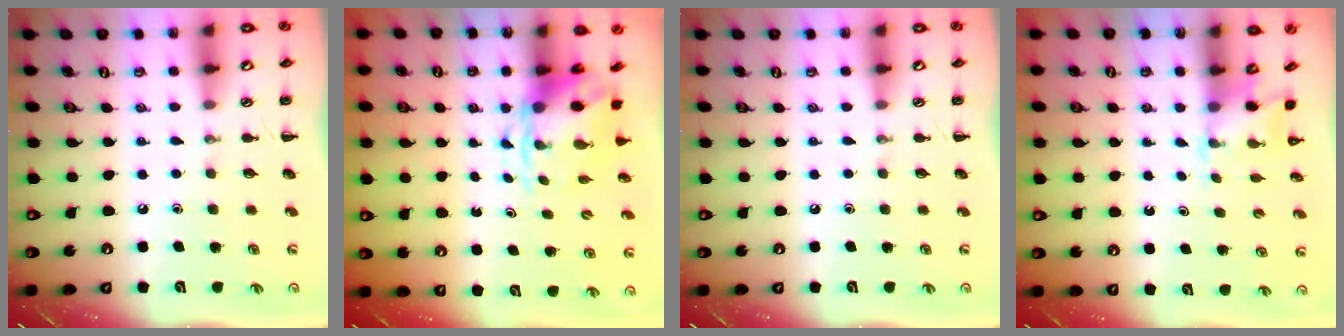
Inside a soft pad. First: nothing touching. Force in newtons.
{"total": 3.9, "press": 3.8, "slide": 0.9}
{"total": 0.0}
{"total": 1.9, "press": 1.8, "slide": 0.6}